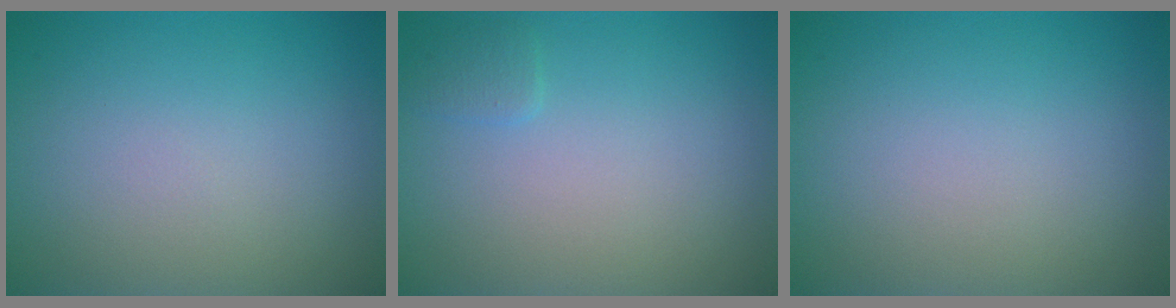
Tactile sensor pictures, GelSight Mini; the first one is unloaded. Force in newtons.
{"total": 0.9, "press": 0.9, "slide": 0.1}
{"total": 0.0}